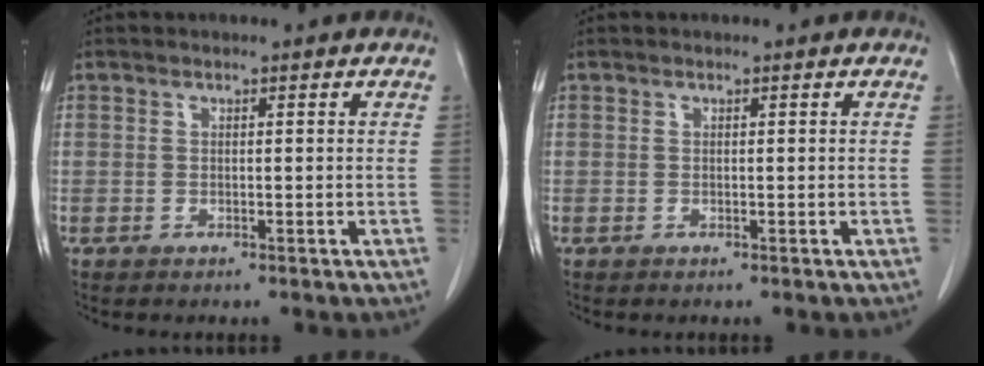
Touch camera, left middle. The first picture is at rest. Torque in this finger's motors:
{"motor_torque": [0.00, 0.00, 0.00, 0.00]}